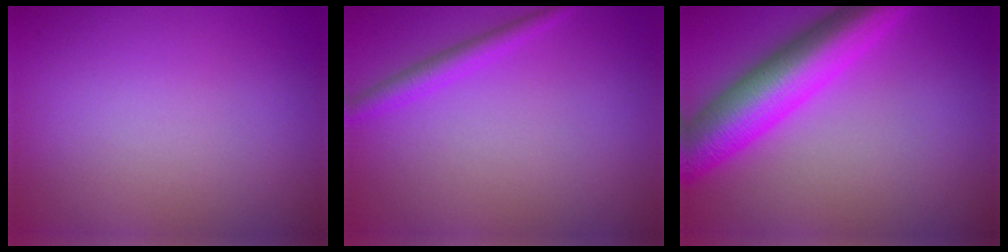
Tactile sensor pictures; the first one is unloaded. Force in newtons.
{"total": 1.9, "press": 1.9, "slide": 0.2}
{"total": 8.3, "press": 8.3, "slide": 0.2}